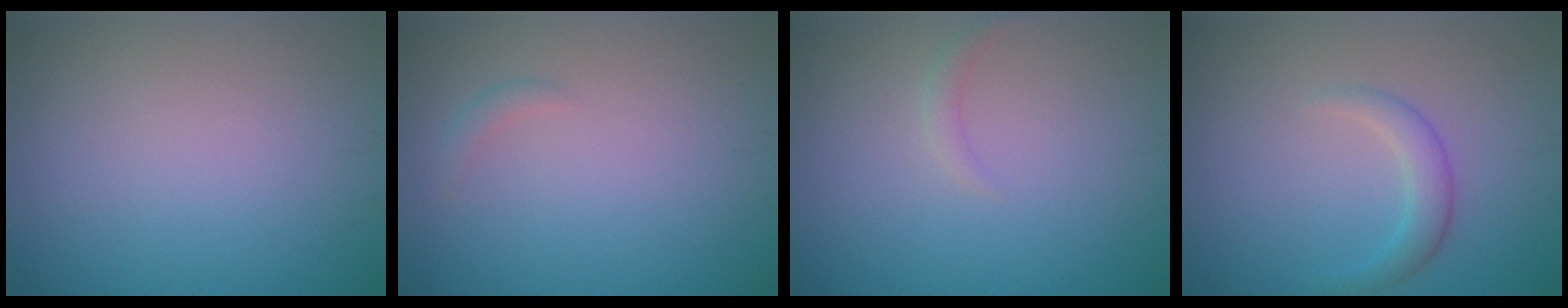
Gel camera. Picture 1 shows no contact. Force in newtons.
{"total": 0.8, "press": 0.8, "slide": 0.1}
{"total": 0.9, "press": 0.9, "slide": 0.1}
{"total": 2.3, "press": 2.3, "slide": 0.1}